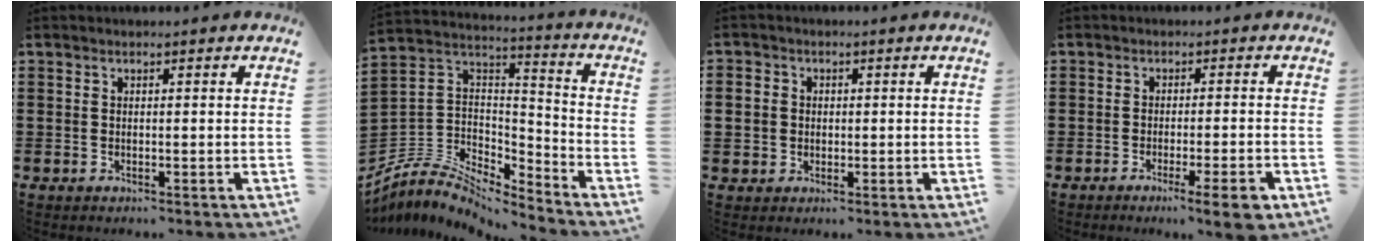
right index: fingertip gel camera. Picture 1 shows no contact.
{"total": 6.1, "force": [-5.0, 3.1, 1.6], "torque": [-0.058, -0.003, -0.104]}
{"total": 2.8, "force": [0.0, 2.8, 0.6], "torque": [-0.022, 0.010, -0.003]}
{"total": 4.5, "force": [-2.5, 0.3, 3.7], "torque": [-0.056, -0.009, -0.039]}